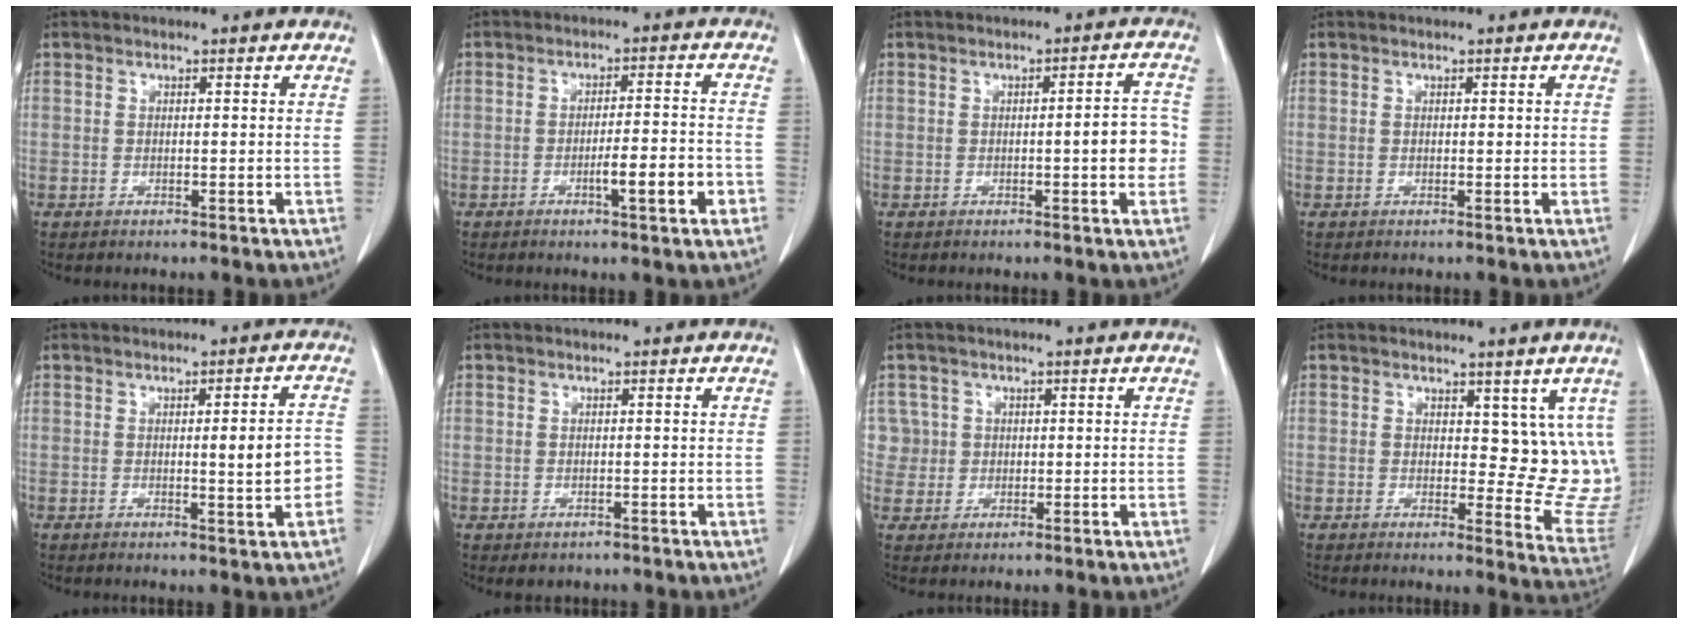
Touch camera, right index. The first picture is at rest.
{"total": 6.5, "force": [-2.6, 0.5, 6.0], "torque": [-0.087, 0.002, -0.036]}
{"total": 4.8, "force": [-0.7, 0.9, 4.7], "torque": [-0.058, 0.009, -0.010]}
{"total": 0.6, "force": [0.1, 0.3, 0.5], "torque": [-0.005, 0.002, 0.004]}
{"total": 5.3, "force": [-0.9, 0.6, 5.1], "torque": [-0.065, 0.006, -0.010]}
{"total": 1.4, "force": [-0.7, 1.2, 0.2], "torque": [-0.004, 0.003, -0.004]}
{"total": 3.6, "force": [0.9, 3.4, -0.4], "torque": [0.028, 0.008, 0.015]}
{"total": 8.4, "force": [3.7, 4.7, 5.9], "torque": [-0.049, -0.017, 0.048]}